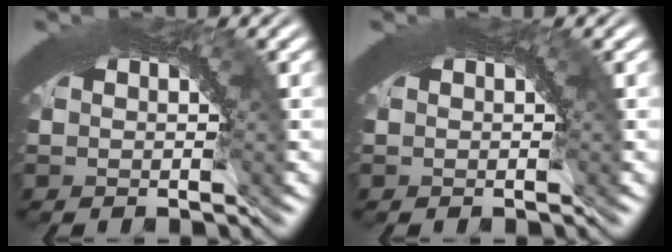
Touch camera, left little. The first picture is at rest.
{"total": 0.6, "force": [0.1, 0.3, 0.5], "torque": [-0.006, 0.001, 0.002]}